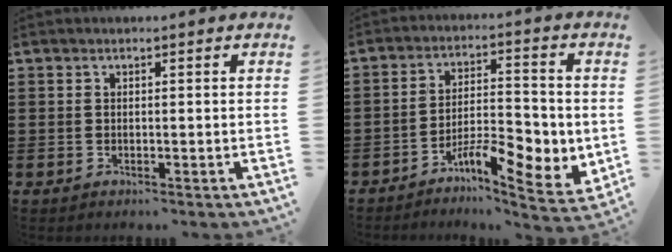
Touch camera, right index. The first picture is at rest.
{"total": 8.3, "force": [-4.1, 3.1, 6.5], "torque": [-0.097, 0.007, -0.071]}